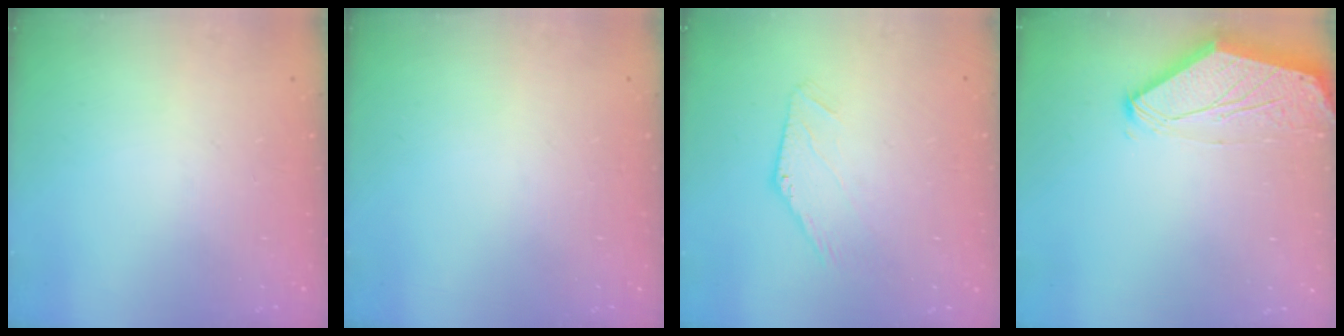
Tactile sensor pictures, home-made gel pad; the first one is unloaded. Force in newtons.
{"total": 0.0}
{"total": 0.9, "press": 0.9, "slide": 0.2}
{"total": 0.0}